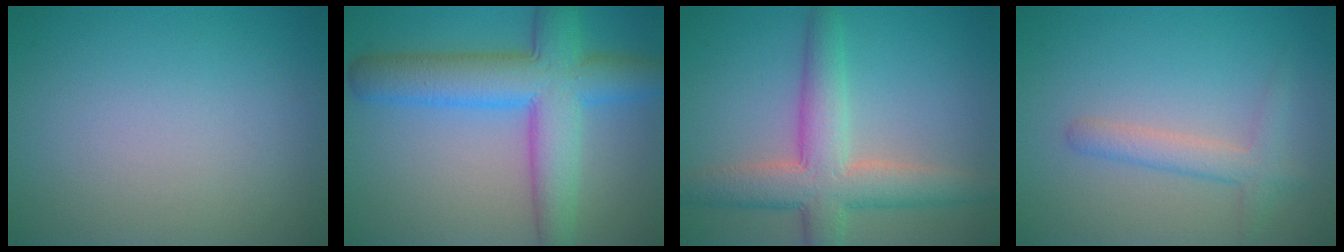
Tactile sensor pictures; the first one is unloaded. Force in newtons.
{"total": 8.5, "press": 8.5, "slide": 0.3}
{"total": 6.5, "press": 6.5, "slide": 0.2}
{"total": 1.8, "press": 1.8, "slide": 0.2}